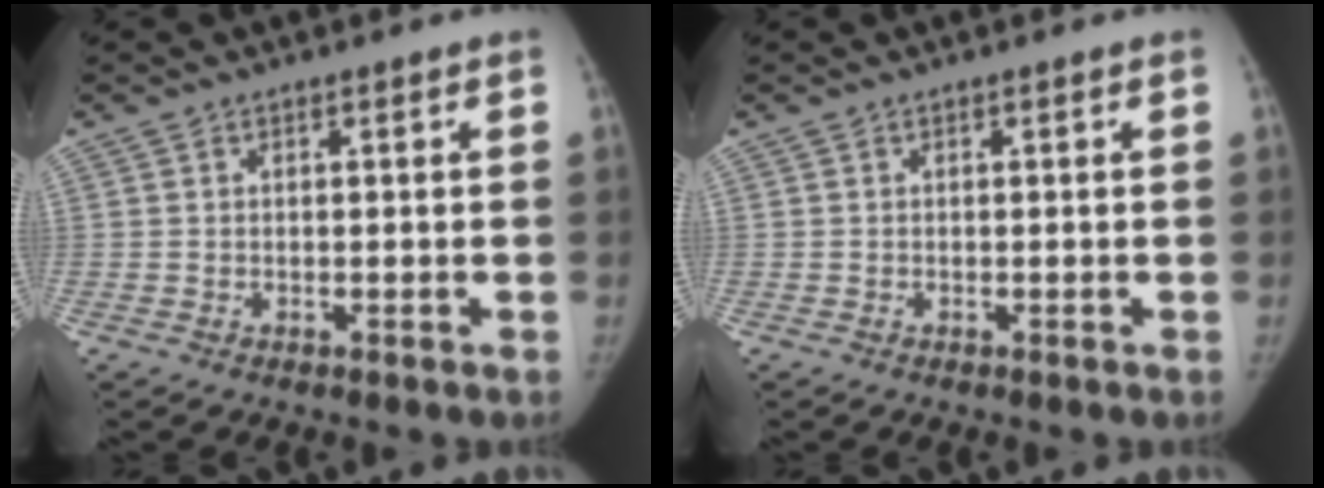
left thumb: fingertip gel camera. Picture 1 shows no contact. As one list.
[{"total": 0.0}]